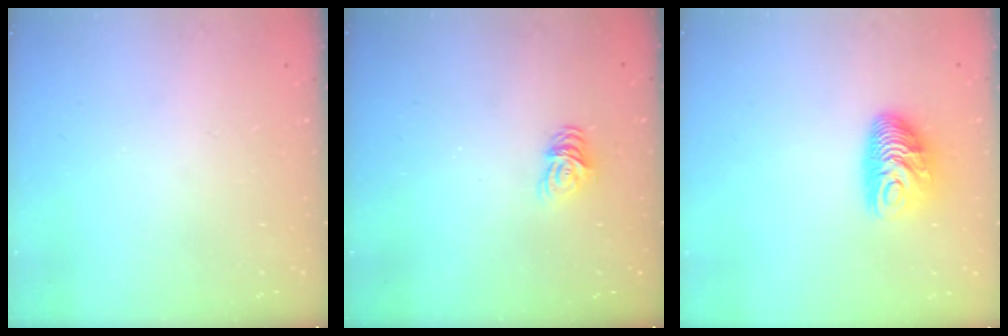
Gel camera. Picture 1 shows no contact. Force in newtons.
{"total": 6.2, "press": 6.2, "slide": 0.7}
{"total": 8.9, "press": 8.9, "slide": 0.3}